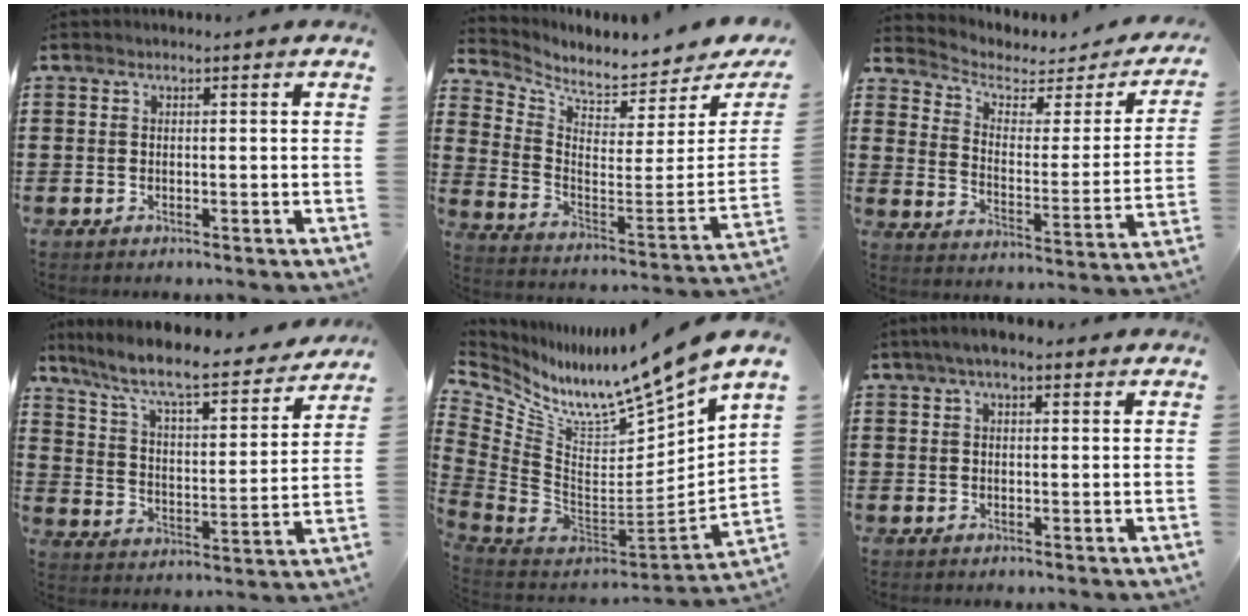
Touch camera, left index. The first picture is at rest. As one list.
[{"total": 4.6, "force": [4.4, 0.1, 1.3], "torque": [-0.056, -0.055, 0.073]}, {"total": 3.2, "force": [2.2, 1.8, 1.4], "torque": [-0.047, -0.015, 0.031]}, {"total": 8.3, "force": [7.0, 0.6, 4.5], "torque": [-0.115, -0.050, 0.113]}, {"total": 10.2, "force": [8.4, 0.8, 5.6], "torque": [-0.108, -0.088, 0.125]}, {"total": 3.2, "force": [2.0, 1.2, 2.2], "torque": [-0.047, 0.009, 0.036]}]